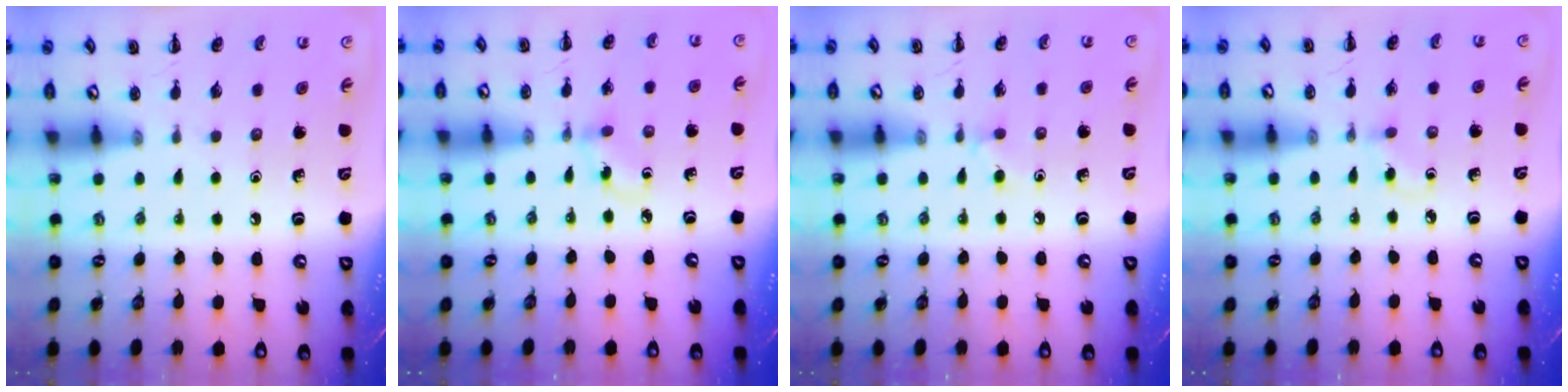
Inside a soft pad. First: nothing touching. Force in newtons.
{"total": 3.3, "press": 3.1, "slide": 1.3}
{"total": 3.7, "press": 3.4, "slide": 1.4}
{"total": 2.0, "press": 1.7, "slide": 1.0}